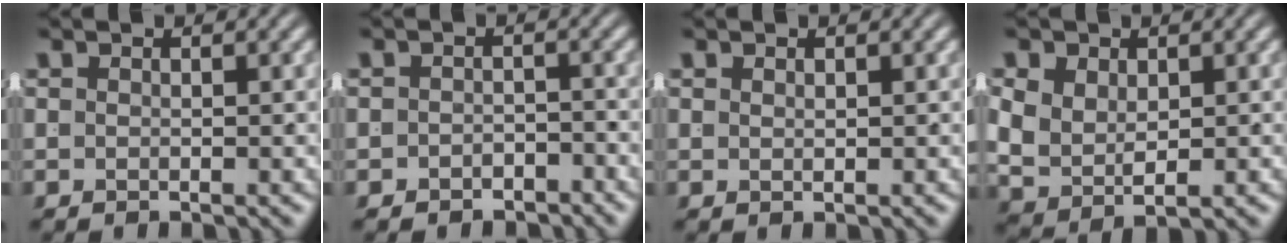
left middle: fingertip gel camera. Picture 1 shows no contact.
{"total": 2.4, "force": [-2.3, 0.6, -0.2], "torque": [0.007, -0.008, -0.035]}
{"total": 0.8, "force": [0.3, -0.8, 0.1], "torque": [0.007, -0.003, 0.012]}
{"total": 6.5, "force": [-0.3, 5.2, 3.8], "torque": [-0.109, -0.033, 0.010]}